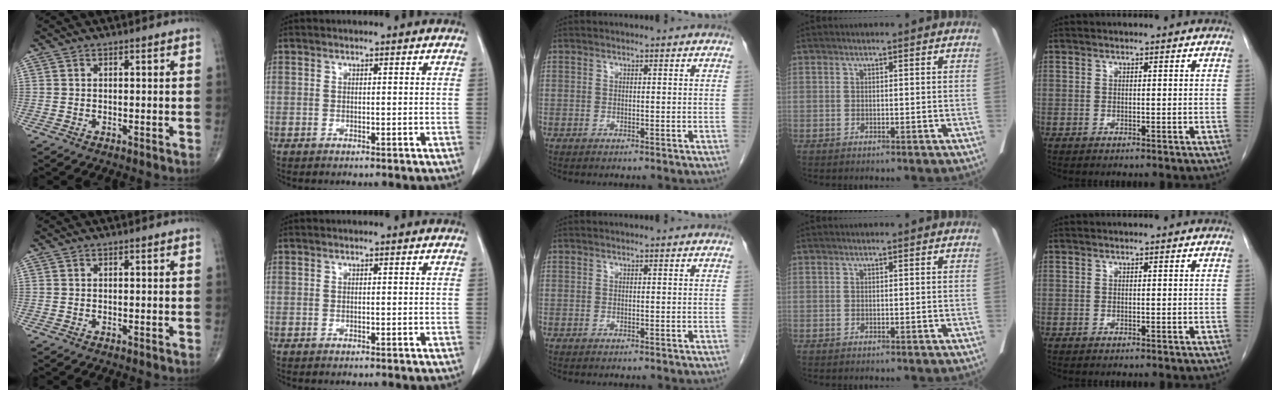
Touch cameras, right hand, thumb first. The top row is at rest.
{}